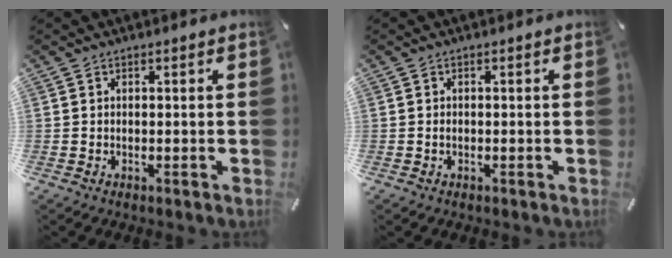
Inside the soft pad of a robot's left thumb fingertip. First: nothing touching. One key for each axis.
{"total": 0.8, "fx": -0.3, "fy": 0.6, "fz": 0.5, "tx": -0.011, "ty": 0.002, "tz": -0.007}